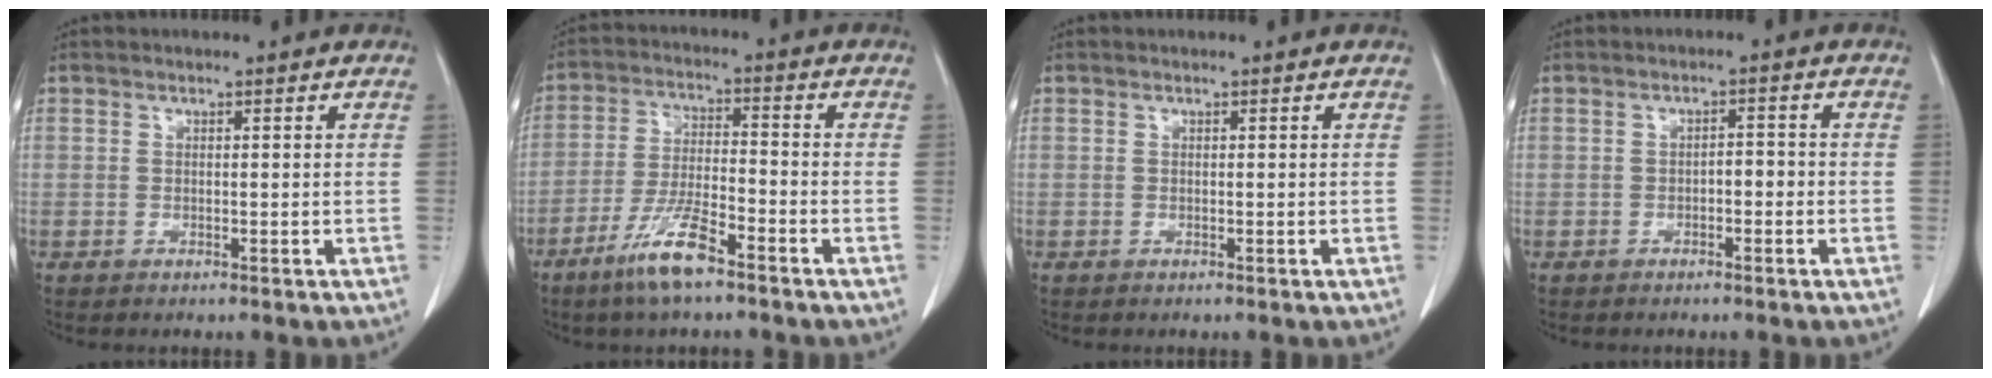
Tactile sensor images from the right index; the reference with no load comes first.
{"total": 8.6, "force": [-5.8, 1.2, 6.2], "torque": [-0.125, -0.013, -0.112]}
{"total": 0.0}
{"total": 1.8, "force": [-0.7, 0.8, 1.5], "torque": [-0.018, 0.006, -0.012]}